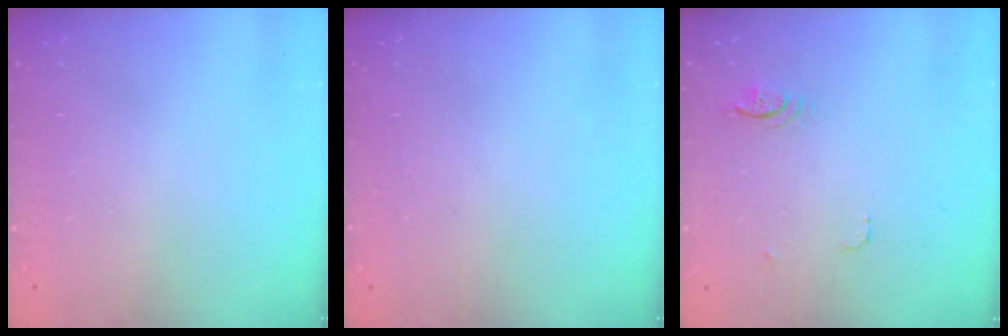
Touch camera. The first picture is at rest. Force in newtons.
{"total": 0.0}
{"total": 3.8, "press": 3.5, "slide": 1.6}